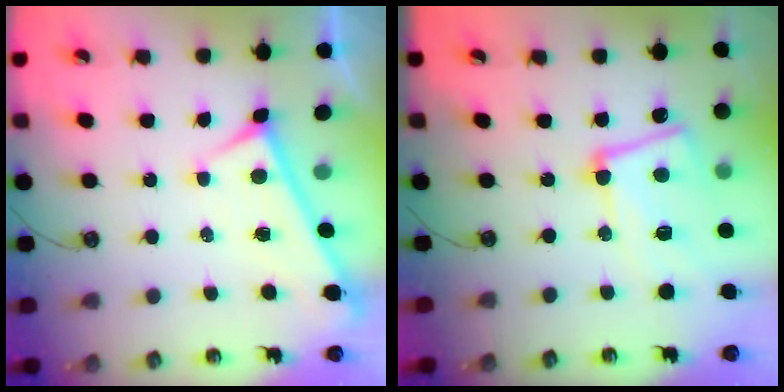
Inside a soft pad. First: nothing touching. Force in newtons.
{"total": 11.1, "press": 10.9, "slide": 2.3}